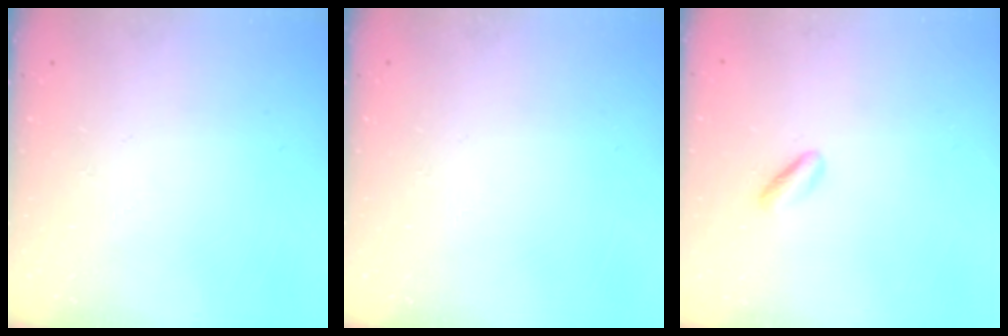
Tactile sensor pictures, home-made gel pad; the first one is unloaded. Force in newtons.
{"total": 0.0}
{"total": 1.7, "press": 1.3, "slide": 1.1}